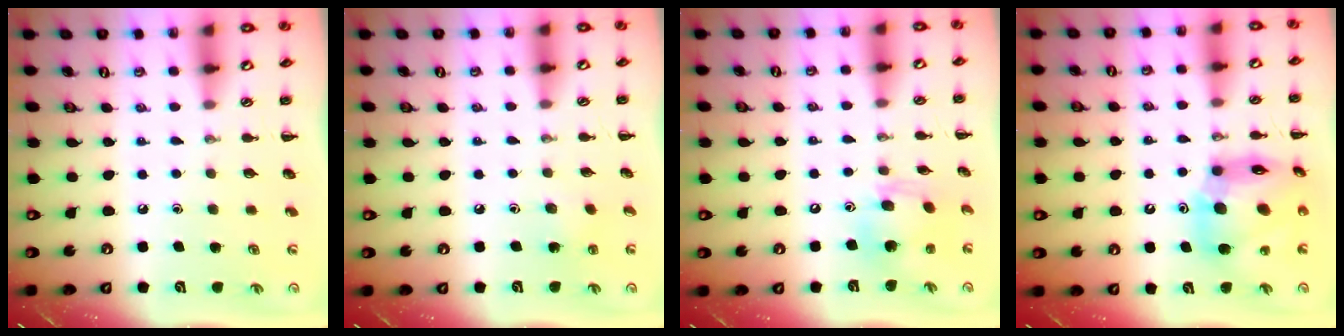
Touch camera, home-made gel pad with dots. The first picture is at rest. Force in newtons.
{"total": 2.7, "press": 2.6, "slide": 0.9}
{"total": 12.3, "press": 11.9, "slide": 3.1}
{"total": 14.9, "press": 14.3, "slide": 4.2}